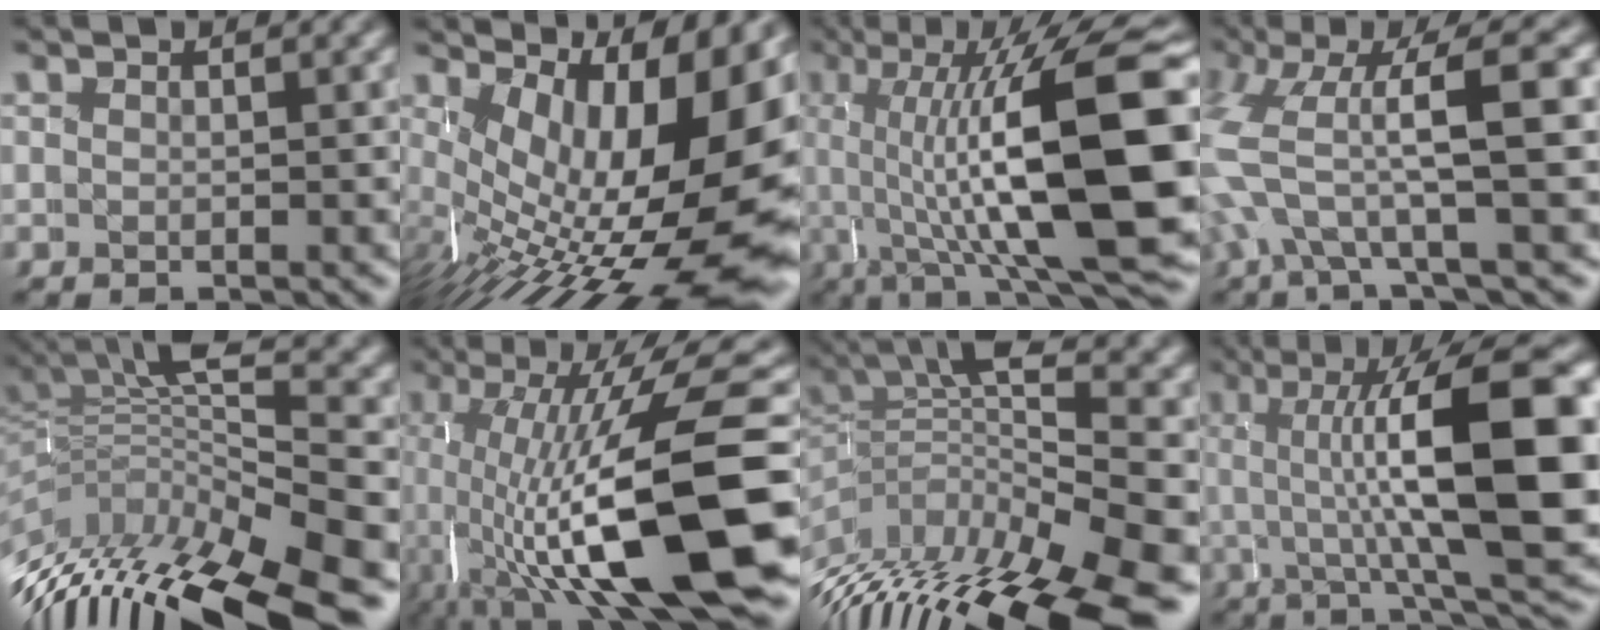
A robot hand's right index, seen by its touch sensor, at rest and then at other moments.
{"total": 16.6, "force": [-1.1, 8.3, 14.4], "torque": [-0.206, -0.035, 0.007]}
{"total": 17.2, "force": [1.8, 5.9, 16.1], "torque": [-0.220, 0.021, 0.022]}
{"total": 7.2, "force": [0.8, 3.6, 6.2], "torque": [-0.139, -0.006, 0.007]}
{"total": 12.5, "force": [-3.9, 7.3, 9.4], "torque": [-0.169, -0.009, -0.056]}
{"total": 14.1, "force": [-2.3, 4.6, 13.1], "torque": [-0.215, -0.021, -0.020]}
{"total": 12.8, "force": [-3.1, 6.6, 10.5], "torque": [-0.171, -0.014, -0.036]}
{"total": 15.7, "force": [3.1, 4.3, 14.8], "torque": [-0.202, 0.021, 0.045]}